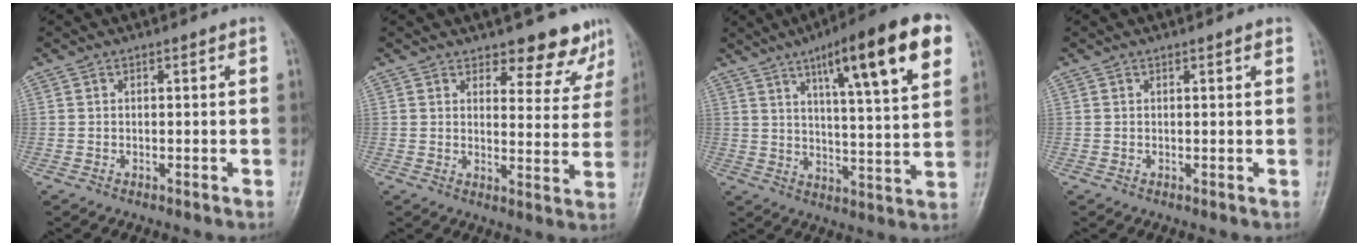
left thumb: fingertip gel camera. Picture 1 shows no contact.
{"total": 8.4, "force": [7.2, 3.4, 2.6], "torque": [0.004, -0.053, 0.082]}
{"total": 19.9, "force": [9.7, 3.9, 16.9], "torque": [-0.229, -0.018, 0.142]}
{"total": 1.2, "force": [0.9, 0.2, 0.8], "torque": [-0.008, 0.000, 0.009]}